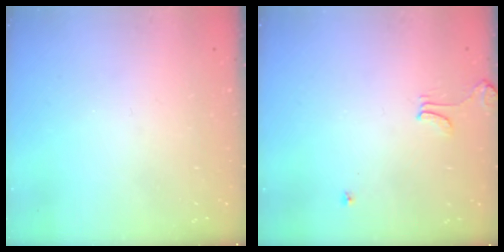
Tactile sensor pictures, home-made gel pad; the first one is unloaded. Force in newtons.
{"total": 1.7, "press": 1.7, "slide": 0.3}